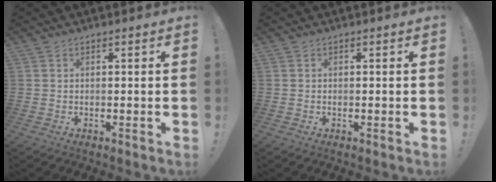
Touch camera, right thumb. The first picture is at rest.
{"total": 0.0}